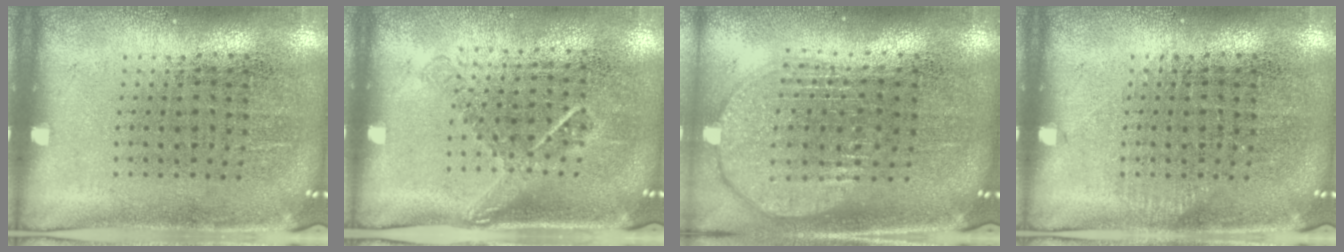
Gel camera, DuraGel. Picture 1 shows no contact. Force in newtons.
{"total": 1.2, "press": 0.9, "slide": 0.9}
{"total": 2.0, "press": 1.6, "slide": 1.1}
{"total": 0.8, "press": 0.7, "slide": 0.2}